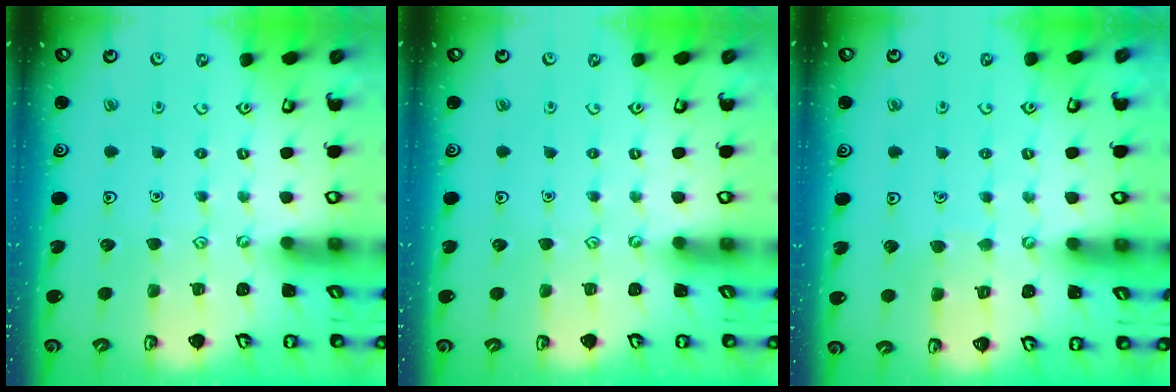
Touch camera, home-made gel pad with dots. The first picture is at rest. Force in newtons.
{"total": 0.0}
{"total": 4.7, "press": 4.7, "slide": 0.4}